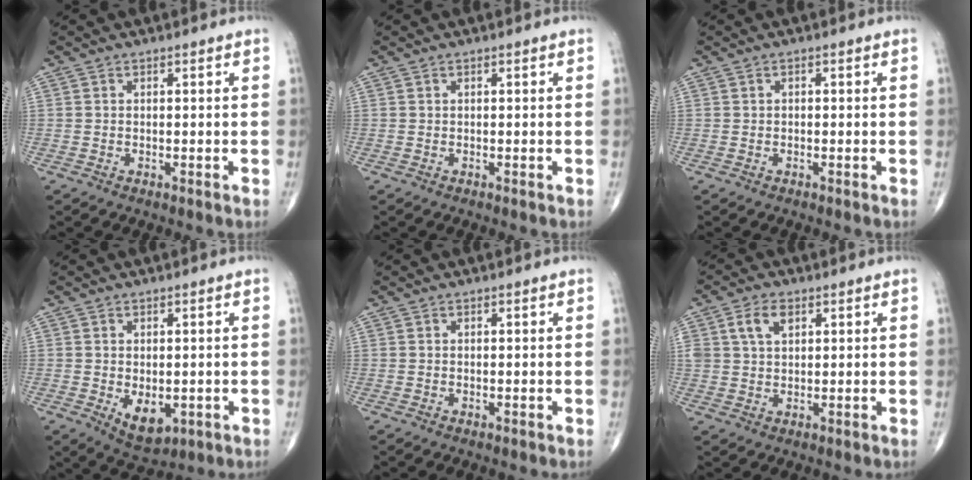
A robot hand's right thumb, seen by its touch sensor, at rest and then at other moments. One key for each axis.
{"total": 0.0}
{"total": 0.0}
{"total": 6.4, "fx": -1.4, "fy": 3.7, "fz": 5.0, "tx": -0.062, "ty": -0.010, "tz": -0.009}
{"total": 0.0}
{"total": 5.0, "fx": 2.0, "fy": 3.1, "fz": 3.3, "tx": -0.056, "ty": 0.002, "tz": 0.040}